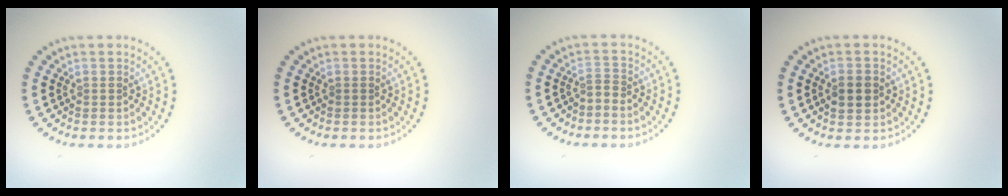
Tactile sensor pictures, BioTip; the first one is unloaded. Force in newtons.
{"total": 0.0}
{"total": 0.9, "press": 0.3, "slide": 0.9}
{"total": 2.6, "press": 2.6, "slide": 0.2}